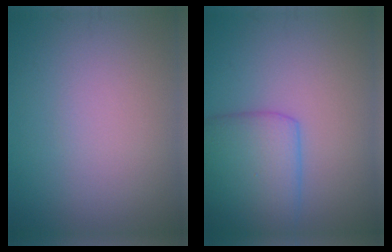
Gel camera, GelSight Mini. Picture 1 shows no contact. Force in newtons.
{"total": 4.9, "press": 4.9, "slide": 0.2}